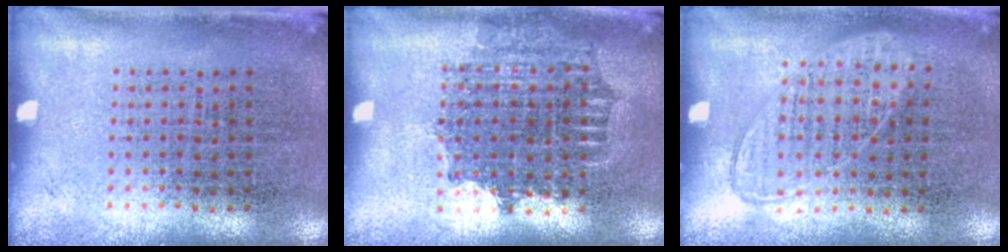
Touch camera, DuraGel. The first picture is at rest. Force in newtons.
{"total": 1.5, "press": 1.3, "slide": 0.8}
{"total": 0.9, "press": 0.8, "slide": 0.3}